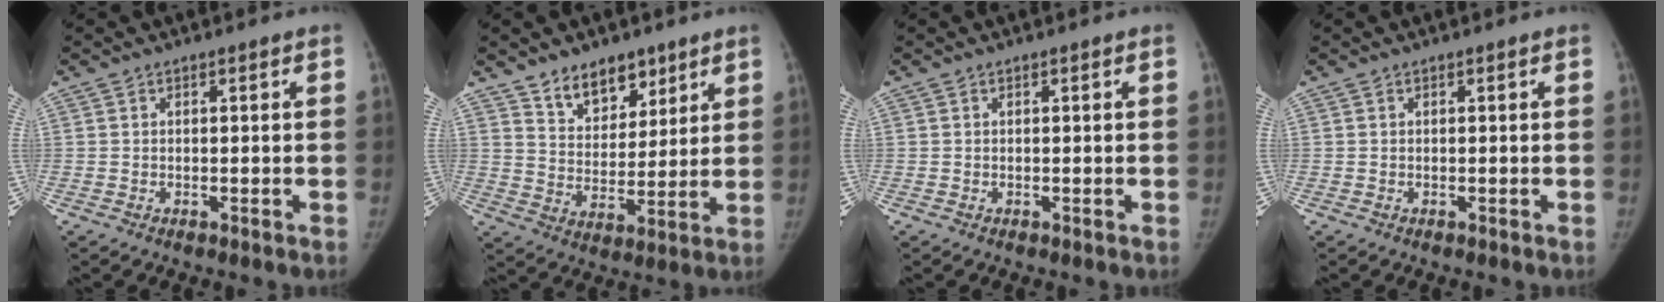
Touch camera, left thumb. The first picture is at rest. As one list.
[{"total": 9.9, "force": [6.9, 5.8, 3.9], "torque": [-0.021, -0.048, 0.123]}, {"total": 0.0}, {"total": 0.0}]